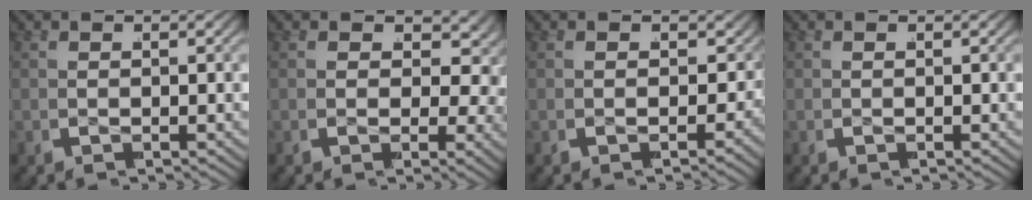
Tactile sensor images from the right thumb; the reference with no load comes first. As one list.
[{"total": 5.9, "force": [-0.5, 3.4, 4.7], "torque": [-0.068, -0.015, 0.001]}, {"total": 7.2, "force": [-0.8, 5.1, 5.1], "torque": [-0.066, -0.012, -0.006]}, {"total": 0.0}]